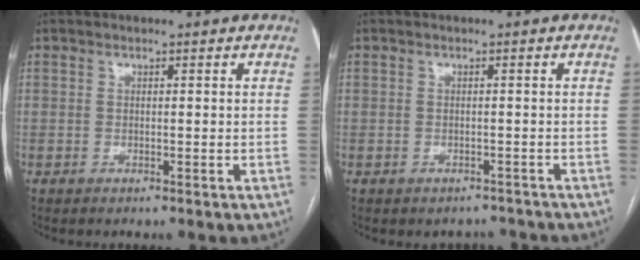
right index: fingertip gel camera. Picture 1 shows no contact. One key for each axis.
{"total": 2.6, "fx": -2.1, "fy": 1.4, "fz": -0.4, "tx": 0.007, "ty": 0.007, "tz": -0.028}